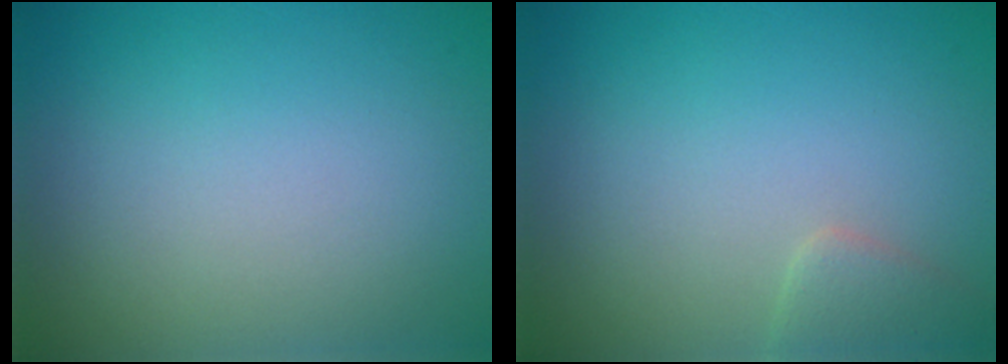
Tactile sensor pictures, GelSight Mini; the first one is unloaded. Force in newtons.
{"total": 1.8, "press": 1.8, "slide": 0.1}